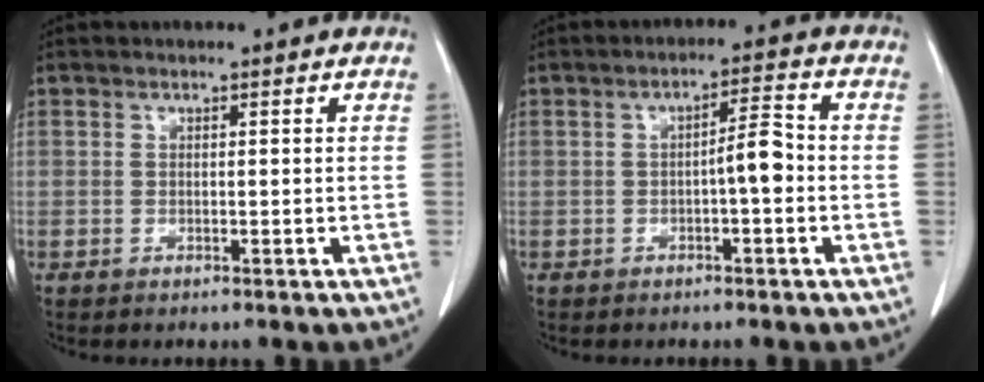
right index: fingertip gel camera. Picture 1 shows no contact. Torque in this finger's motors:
{"motor_torque": [0.57, -0.21, 0.10, 0.04]}